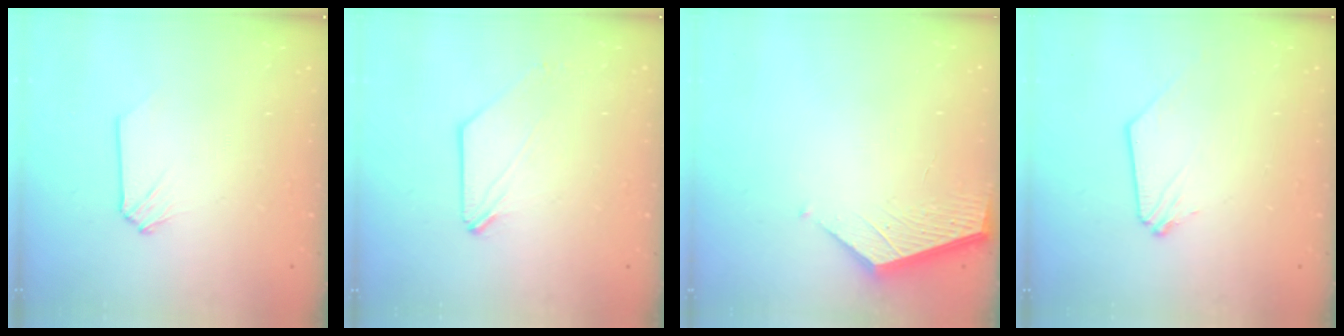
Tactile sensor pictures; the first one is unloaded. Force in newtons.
{"total": 0.0}
{"total": 2.6, "press": 2.6, "slide": 0.3}
{"total": 0.0}